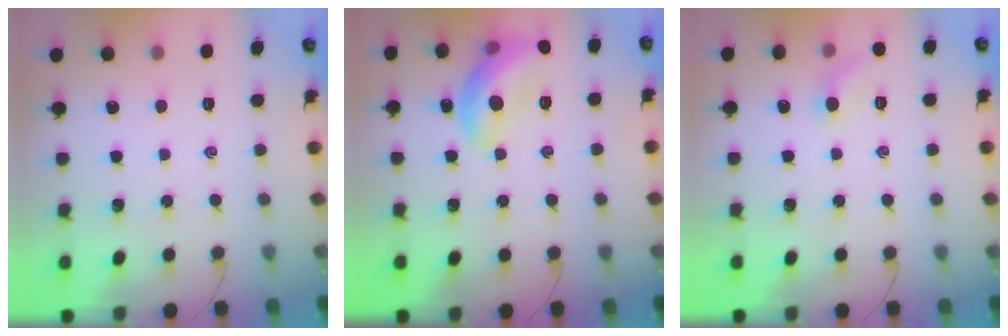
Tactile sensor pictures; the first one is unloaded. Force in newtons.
{"total": 13.9, "press": 13.7, "slide": 2.0}
{"total": 6.3, "press": 6.1, "slide": 1.6}